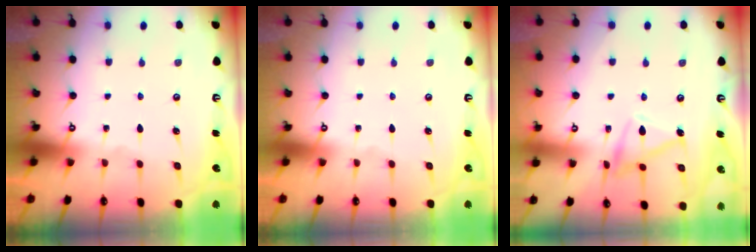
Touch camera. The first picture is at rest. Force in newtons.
{"total": 0.0}
{"total": 12.7, "press": 12.6, "slide": 0.8}